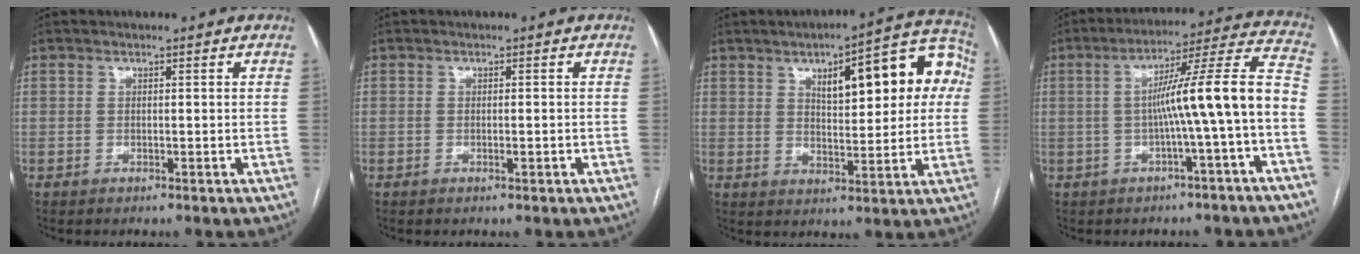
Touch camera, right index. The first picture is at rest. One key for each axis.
{"total": 0.7, "fx": -0.3, "fy": 0.2, "fz": 0.6, "tx": -0.012, "ty": -0.001, "tz": -0.002}
{"total": 15.6, "fx": 4.4, "fy": 5.2, "fz": 14.1, "tx": -0.173, "ty": 0.035, "tz": 0.058}
{"total": 13.0, "fx": -2.5, "fy": -1.1, "fz": 12.7, "tx": -0.180, "ty": 0.031, "tz": -0.040}